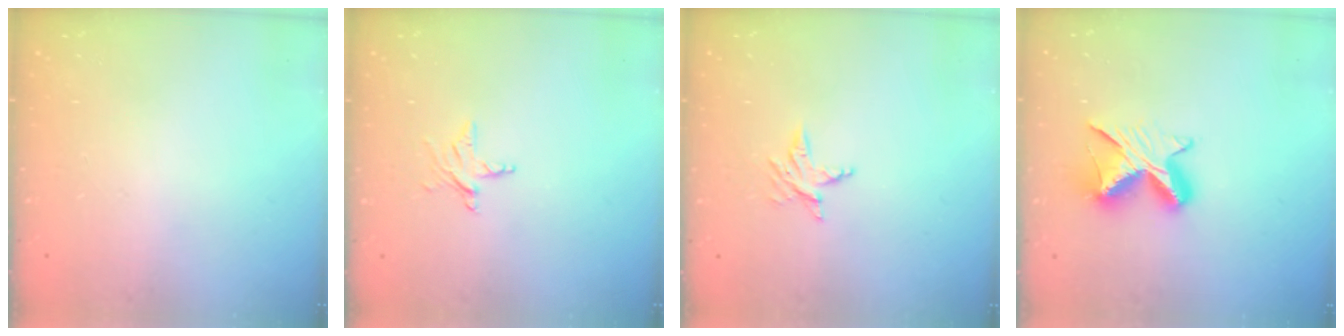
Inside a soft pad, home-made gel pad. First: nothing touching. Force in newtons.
{"total": 3.7, "press": 3.7, "slide": 0.4}
{"total": 3.6, "press": 3.5, "slide": 0.5}
{"total": 9.7, "press": 9.6, "slide": 1.2}